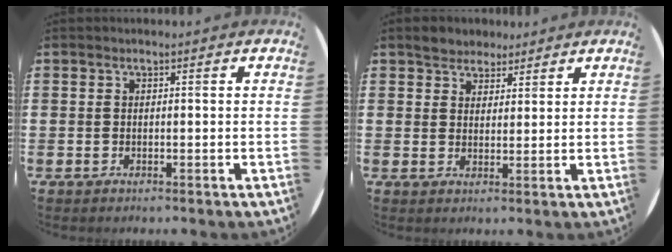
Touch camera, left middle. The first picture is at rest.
{"total": 3.1, "force": [2.7, 1.5, -0.2], "torque": [0.001, 0.001, 0.051]}